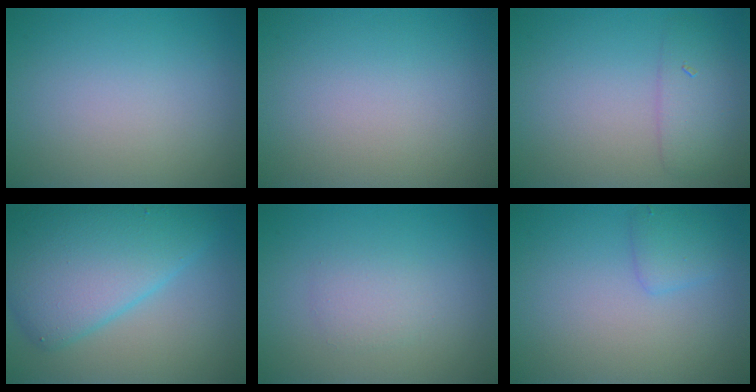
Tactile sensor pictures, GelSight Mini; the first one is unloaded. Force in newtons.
{"total": 0.0}
{"total": 2.7, "press": 2.7, "slide": 0.1}
{"total": 8.1, "press": 8.1, "slide": 0.2}
{"total": 1.5, "press": 1.5, "slide": 0.1}
{"total": 1.7, "press": 1.7, "slide": 0.1}